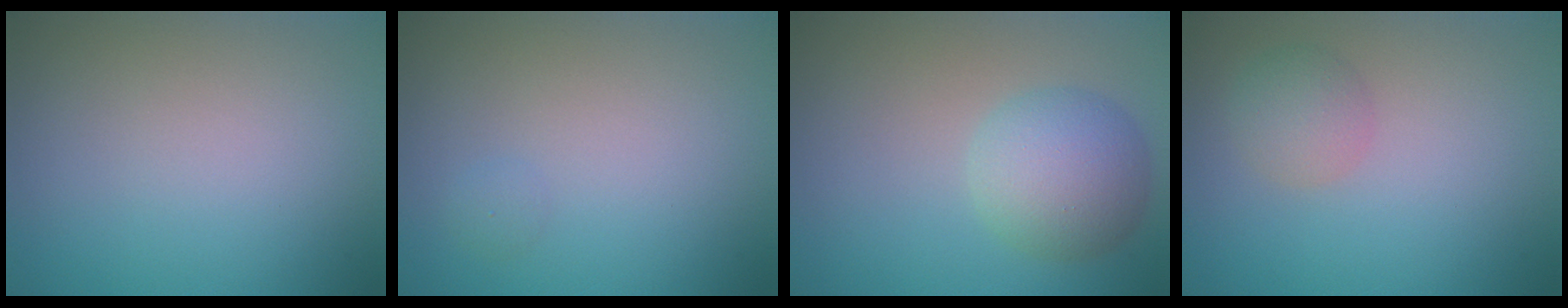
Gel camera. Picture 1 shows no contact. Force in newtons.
{"total": 0.7, "press": 0.7, "slide": 0.1}
{"total": 4.7, "press": 4.7, "slide": 0.2}
{"total": 2.1, "press": 2.1, "slide": 0.1}